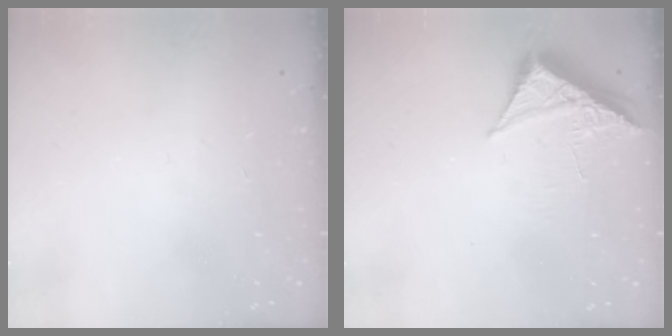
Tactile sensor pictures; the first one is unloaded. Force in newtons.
{"total": 6.1, "press": 6.0, "slide": 0.7}